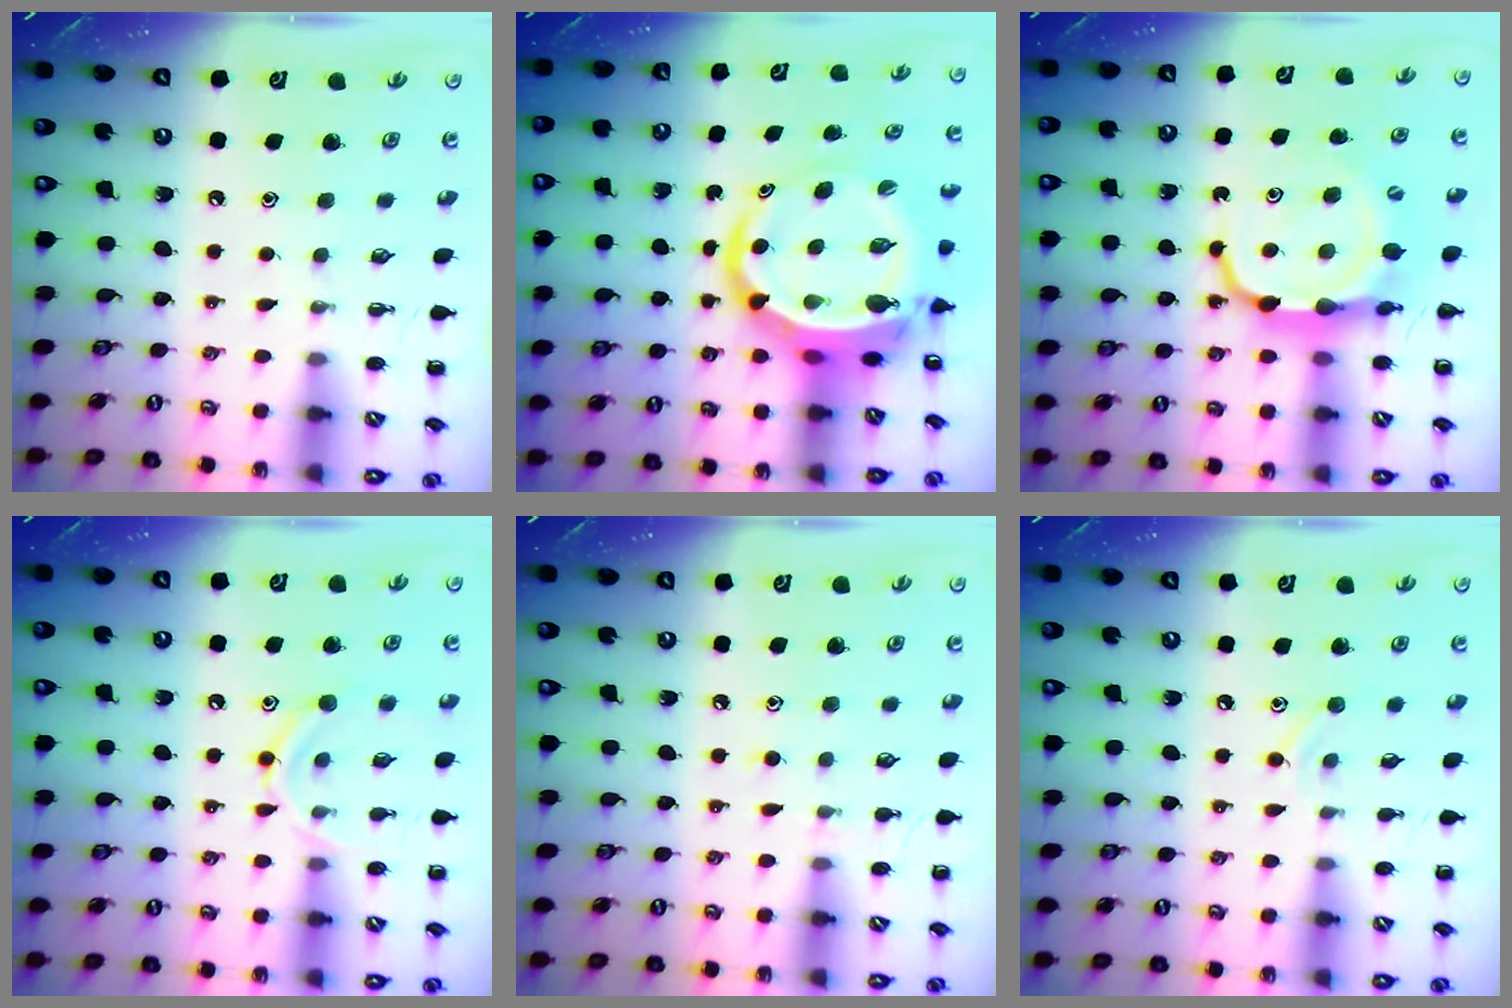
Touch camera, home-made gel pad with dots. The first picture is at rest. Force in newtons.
{"total": 11.2, "press": 10.8, "slide": 3.0}
{"total": 9.1, "press": 9.0, "slide": 1.7}
{"total": 11.6, "press": 11.5, "slide": 1.4}
{"total": 5.1, "press": 4.8, "slide": 1.7}
{"total": 7.7, "press": 7.4, "slide": 2.2}